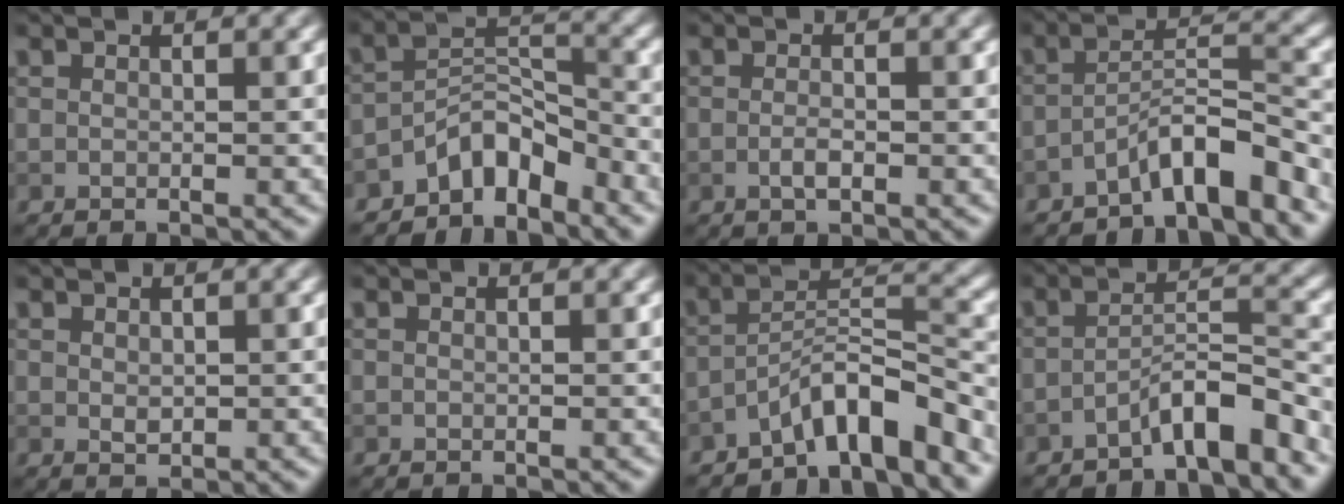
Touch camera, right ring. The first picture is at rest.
{"total": 4.7, "force": [-3.7, 1.9, 2.2], "torque": [-0.025, 0.015, -0.074]}
{"total": 1.3, "force": [-0.5, 0.4, 1.2], "torque": [-0.024, -0.002, -0.011]}
{"total": 5.3, "force": [-3.8, 1.0, 3.5], "torque": [-0.055, 0.011, -0.072]}
{"total": 0.9, "force": [0.3, 0.7, 0.6], "torque": [-0.013, -0.004, 0.009]}
{"total": 0.0}
{"total": 6.3, "force": [-4.7, 1.3, 4.0], "torque": [-0.061, 0.011, -0.086]}
{"total": 4.7, "force": [-3.4, 0.8, 3.1], "torque": [-0.048, 0.015, -0.064]}